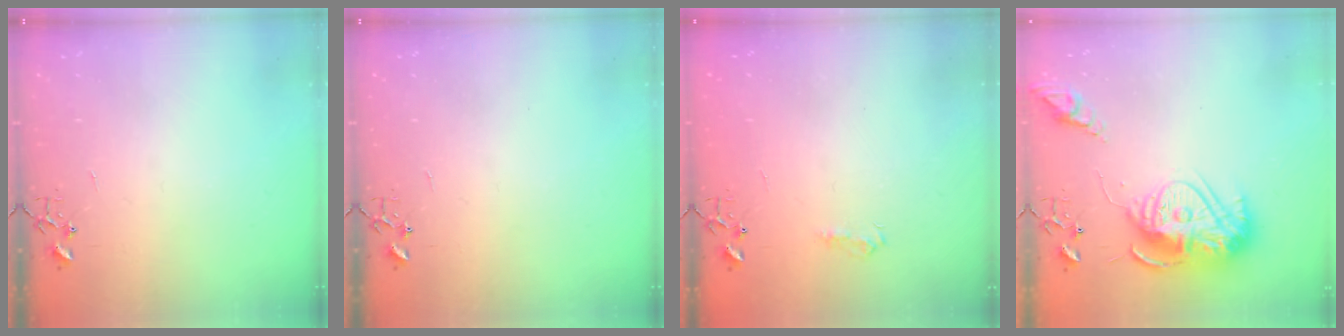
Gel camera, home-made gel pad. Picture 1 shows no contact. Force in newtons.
{"total": 0.0}
{"total": 7.3, "press": 7.2, "slide": 0.8}
{"total": 17.0, "press": 16.9, "slide": 1.5}